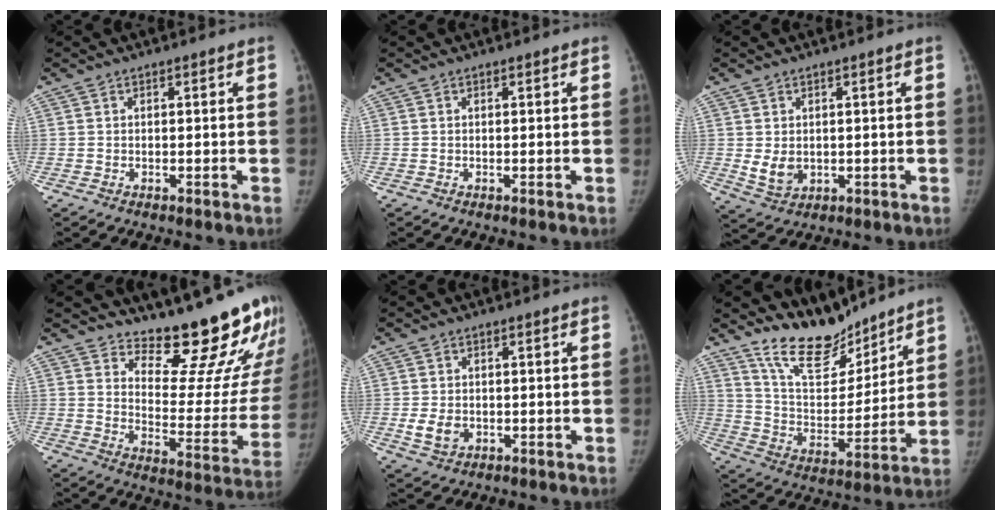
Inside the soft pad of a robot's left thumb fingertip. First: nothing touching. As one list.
[{"total": 0.0}, {"total": 4.3, "force": [0.2, 3.3, 2.7], "torque": [-0.036, -0.012, 0.019]}, {"total": 20.5, "force": [18.0, 5.5, 8.0], "torque": [-0.057, -0.177, 0.233]}, {"total": 4.0, "force": [-0.8, 3.0, 2.5], "torque": [-0.039, -0.001, -0.007]}, {"total": 14.4, "force": [12.6, 5.1, 4.8], "torque": [-0.044, -0.092, 0.234]}]